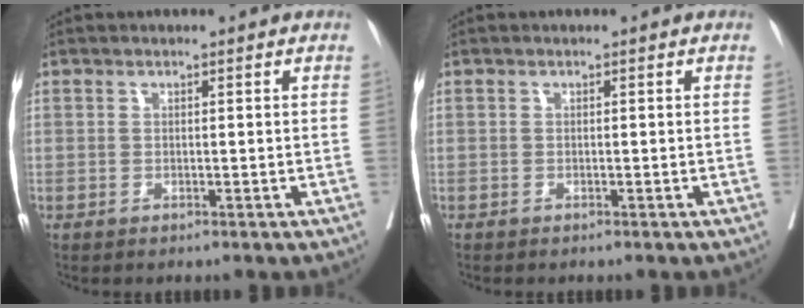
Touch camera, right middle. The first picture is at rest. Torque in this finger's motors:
{"motor_torque": [-0.18, 0.02, -0.04, -0.01]}